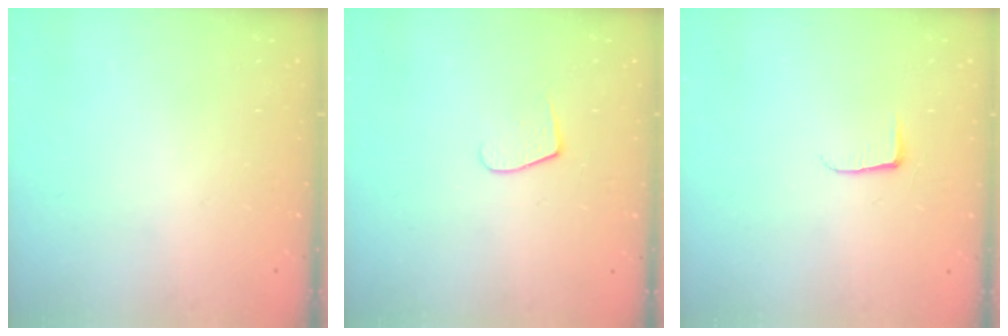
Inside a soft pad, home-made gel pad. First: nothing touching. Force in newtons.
{"total": 5.8, "press": 5.8, "slide": 0.7}
{"total": 4.0, "press": 4.0, "slide": 0.5}